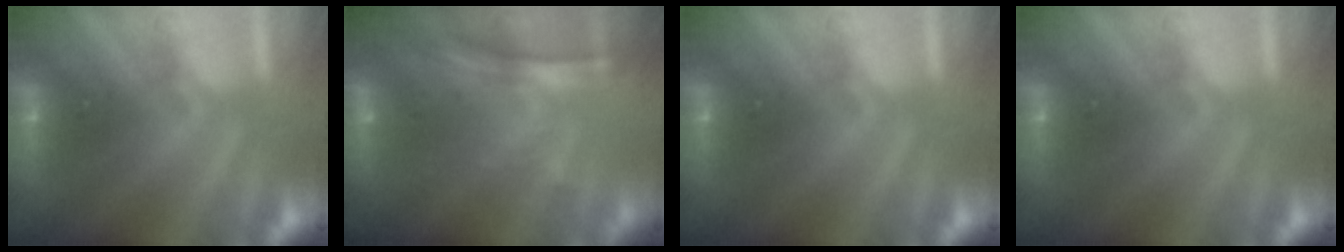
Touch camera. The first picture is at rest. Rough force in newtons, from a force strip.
{"total": 7.2}
{"total": 0.0}
{"total": 0.0}